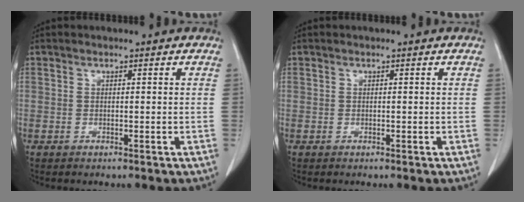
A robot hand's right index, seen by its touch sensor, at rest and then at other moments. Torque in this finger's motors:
{"motor_torque": [0.18, 0.02, 0.05, -0.01]}